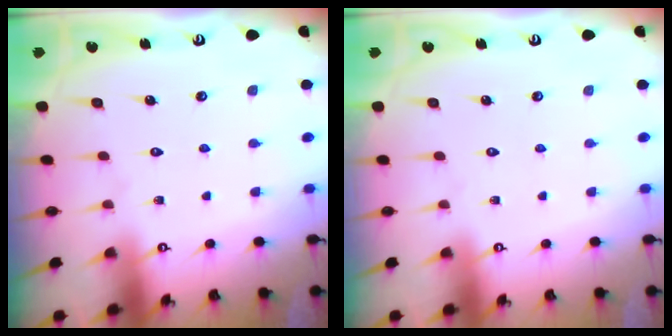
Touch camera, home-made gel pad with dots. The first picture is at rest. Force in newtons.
{"total": 0.0}